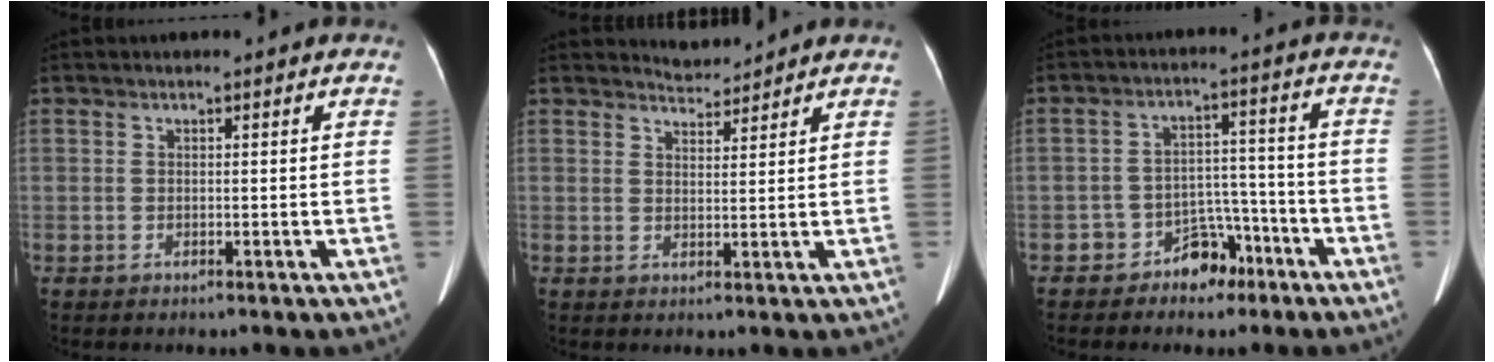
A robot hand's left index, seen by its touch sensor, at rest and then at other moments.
{"total": 2.6, "force": [2.5, -0.2, -0.6], "torque": [0.000, -0.002, 0.050]}
{"total": 6.0, "force": [-4.2, 3.8, 2.0], "torque": [-0.031, 0.022, -0.061]}